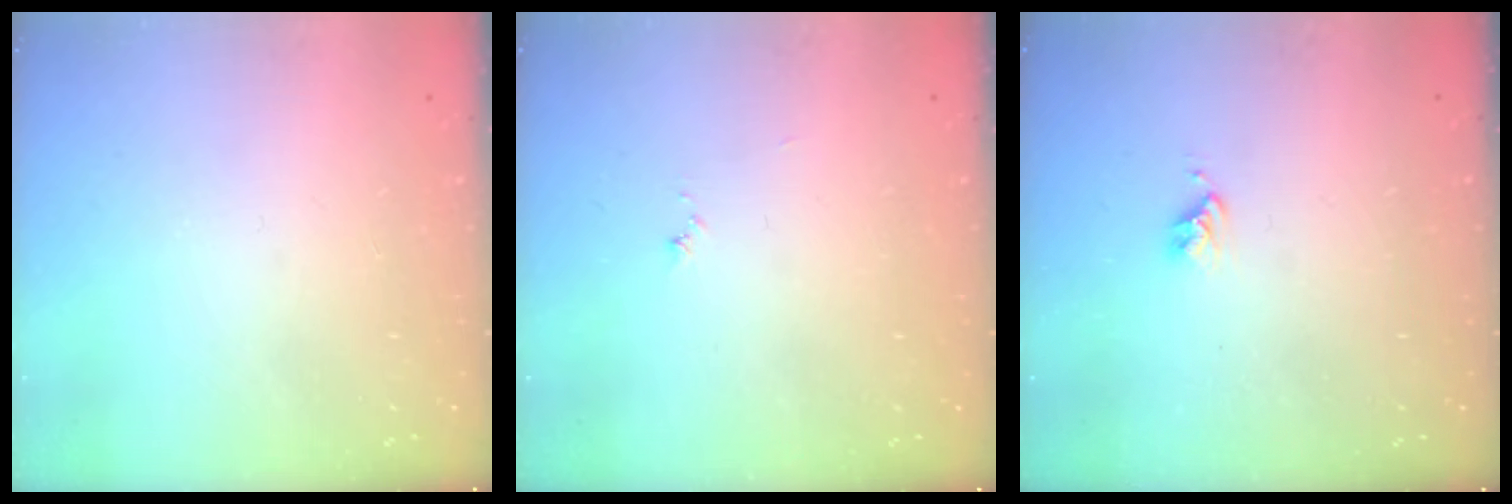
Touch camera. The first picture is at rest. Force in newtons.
{"total": 3.8, "press": 3.8, "slide": 0.4}
{"total": 2.7, "press": 2.6, "slide": 0.4}